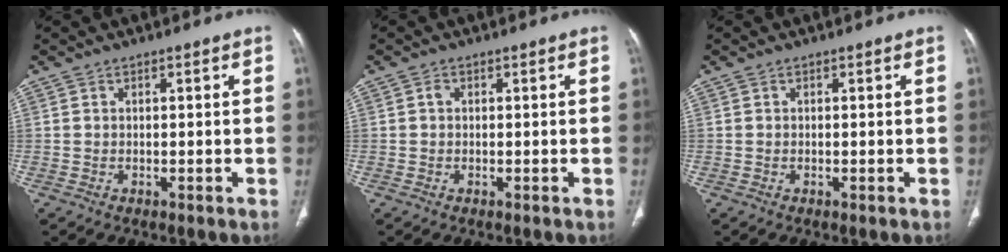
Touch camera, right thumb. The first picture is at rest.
{"total": 0.6, "force": [0.1, 0.5, 0.4], "torque": [-0.007, 0.002, -0.001]}
{"total": 0.0}